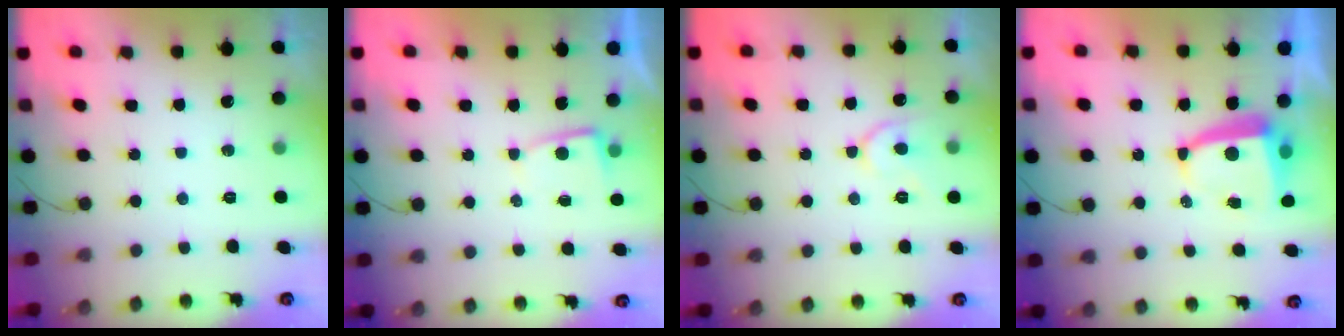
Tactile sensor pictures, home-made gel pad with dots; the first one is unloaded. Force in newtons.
{"total": 2.2, "press": 2.2, "slide": 0.4}
{"total": 8.7, "press": 8.6, "slide": 1.2}
{"total": 5.6, "press": 5.6, "slide": 0.5}